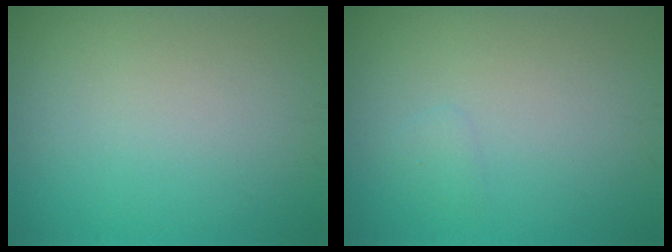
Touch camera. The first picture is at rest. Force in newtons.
{"total": 0.6, "press": 0.6, "slide": 0.0}